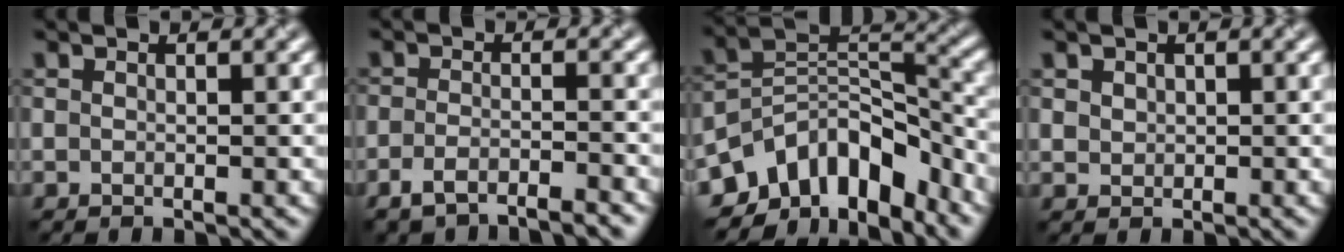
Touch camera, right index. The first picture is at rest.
{"total": 4.0, "force": [-3.3, 0.9, 2.1], "torque": [-0.038, -0.005, -0.058]}
{"total": 9.3, "force": [-6.5, 5.0, 4.4], "torque": [-0.053, 0.006, -0.123]}
{"total": 1.0, "force": [0.4, 0.9, 0.2], "torque": [-0.001, -0.003, 0.013]}